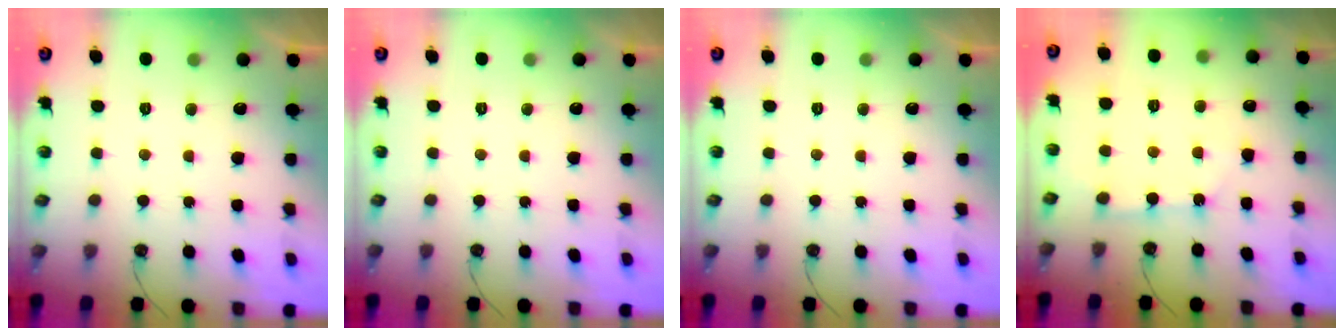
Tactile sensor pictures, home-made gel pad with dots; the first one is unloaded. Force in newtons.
{"total": 0.0}
{"total": 0.0}
{"total": 4.7, "press": 4.7, "slide": 0.5}